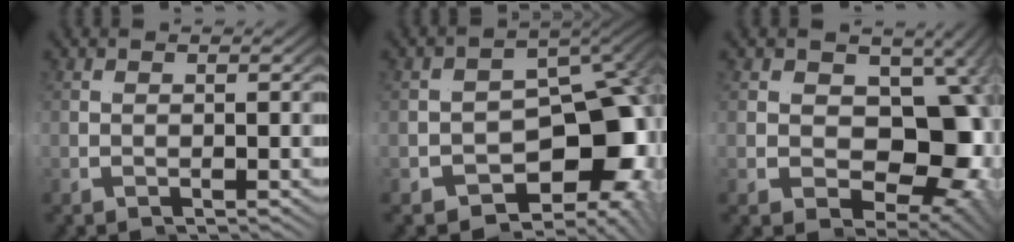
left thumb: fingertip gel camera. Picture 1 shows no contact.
{"total": 13.1, "force": [-1.7, 8.4, 10.0], "torque": [-0.139, -0.025, -0.012]}
{"total": 16.2, "force": [0.6, 11.3, 11.6], "torque": [-0.152, -0.003, 0.007]}